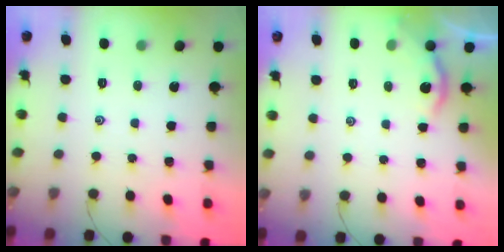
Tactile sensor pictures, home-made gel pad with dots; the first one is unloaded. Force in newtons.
{"total": 2.2, "press": 2.2, "slide": 0.2}